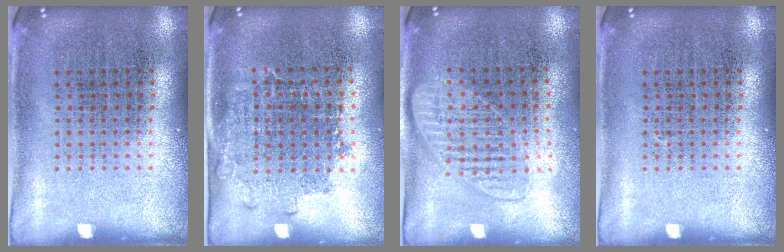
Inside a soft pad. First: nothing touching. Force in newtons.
{"total": 1.3, "press": 1.1, "slide": 0.8}
{"total": 1.4, "press": 1.3, "slide": 0.6}
{"total": 0.0}